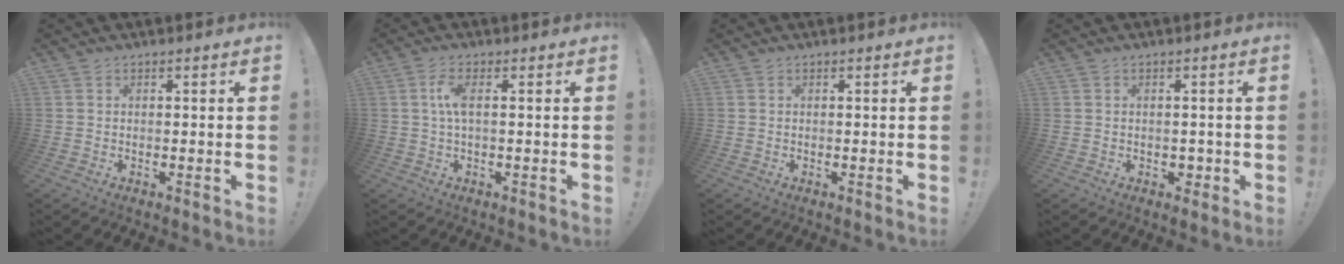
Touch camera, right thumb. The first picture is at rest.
{"total": 4.8, "force": [0.4, 1.4, 4.6], "torque": [-0.098, 0.003, 0.005]}
{"total": 0.0}
{"total": 2.4, "force": [-0.2, 2.1, 1.1], "torque": [-0.008, -0.001, -0.004]}